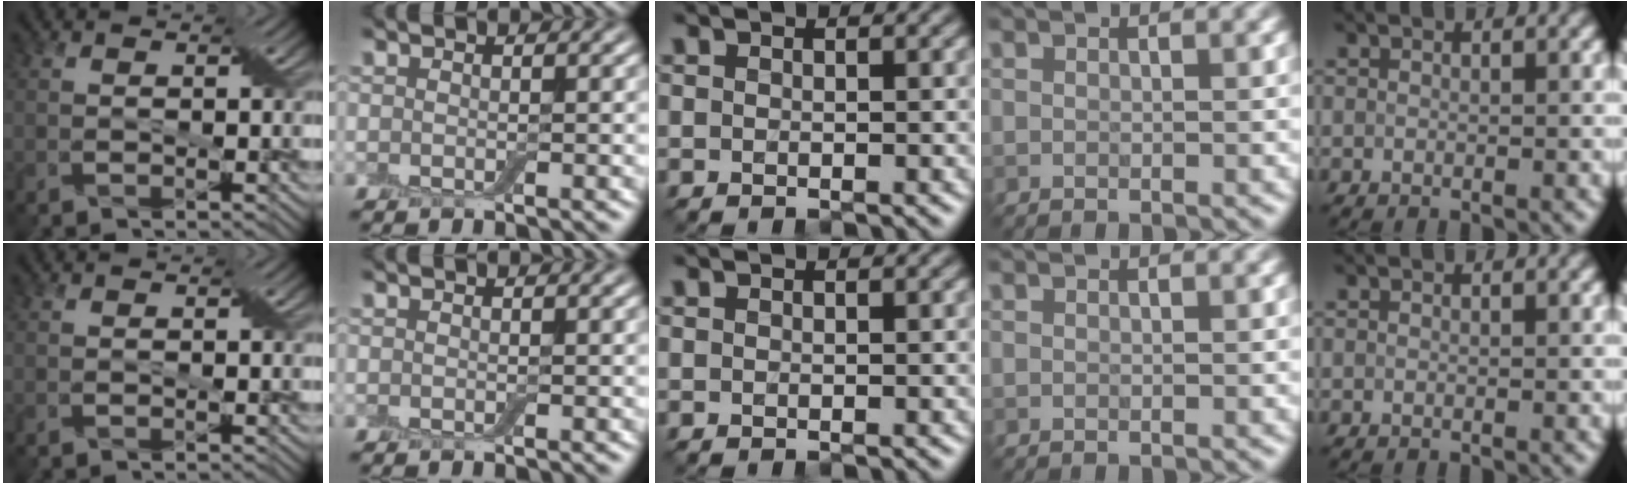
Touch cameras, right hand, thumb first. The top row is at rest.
{}